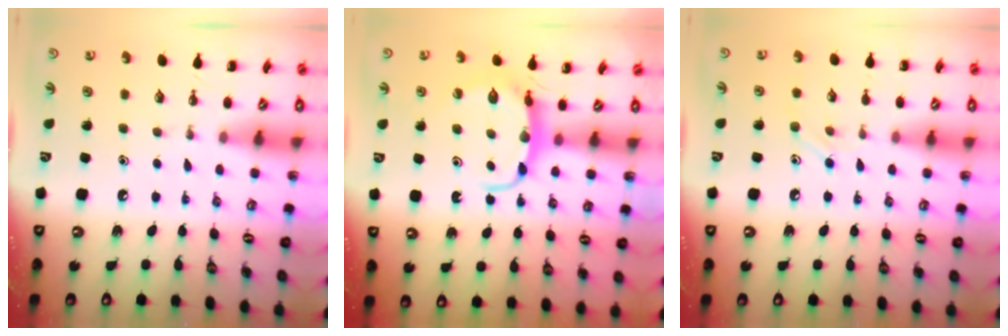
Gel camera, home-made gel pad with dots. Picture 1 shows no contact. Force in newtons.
{"total": 6.3, "press": 6.3, "slide": 0.7}
{"total": 7.5, "press": 7.3, "slide": 1.6}